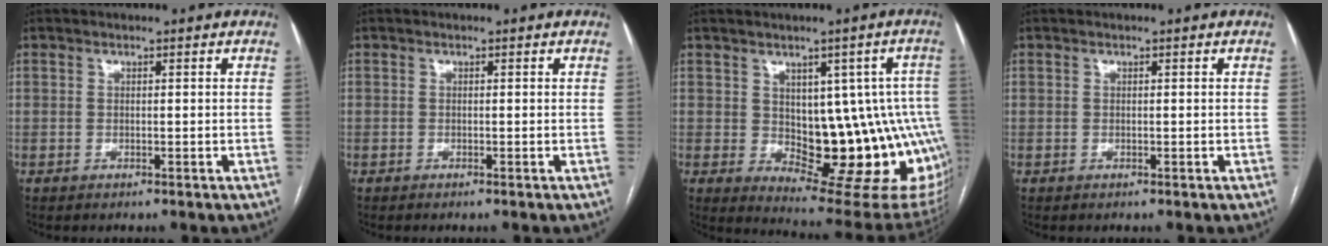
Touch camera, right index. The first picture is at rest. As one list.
[{"total": 0.0}, {"total": 17.2, "force": [-0.7, 7.1, 15.6], "torque": [-0.138, 0.014, 0.016]}, {"total": 0.0}]